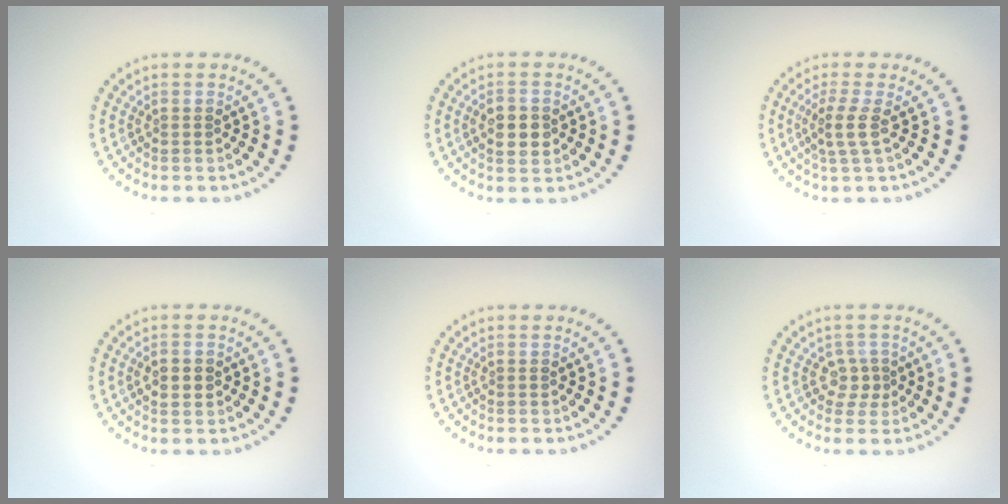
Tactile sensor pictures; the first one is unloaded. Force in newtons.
{"total": 2.8, "press": 2.8, "slide": 0.2}
{"total": 2.2, "press": 1.7, "slide": 1.3}
{"total": 2.4, "press": 2.4, "slide": 0.1}
{"total": 0.0}
{"total": 1.8, "press": 1.3, "slide": 1.2}